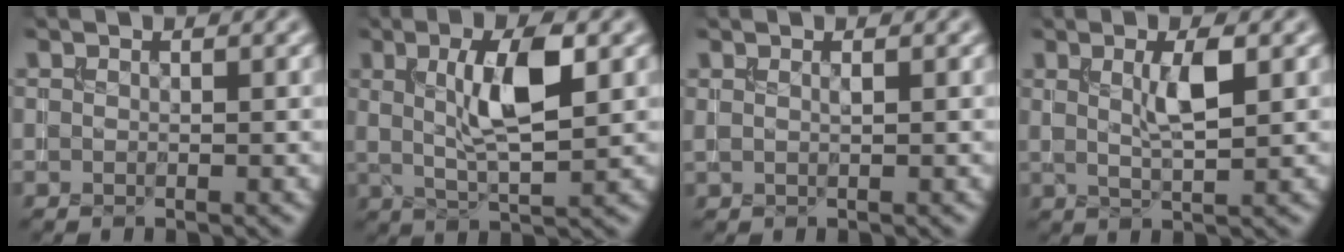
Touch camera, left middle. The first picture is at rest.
{"total": 6.1, "force": [1.4, 1.7, 5.7], "torque": [-0.105, 0.004, 0.024]}
{"total": 0.5, "force": [0.3, 0.1, 0.4], "torque": [-0.010, 0.001, 0.004]}
{"total": 3.2, "force": [0.9, 0.7, 3.0], "torque": [-0.056, -0.001, 0.016]}